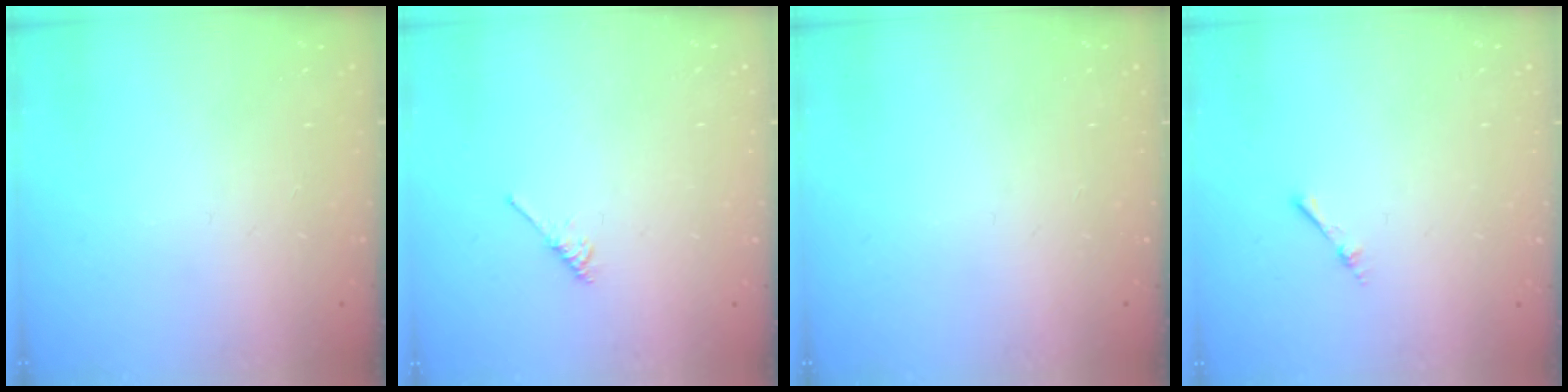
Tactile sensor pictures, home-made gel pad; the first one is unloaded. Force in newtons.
{"total": 2.1, "press": 2.1, "slide": 0.4}
{"total": 0.0}
{"total": 1.7, "press": 1.7, "slide": 0.3}